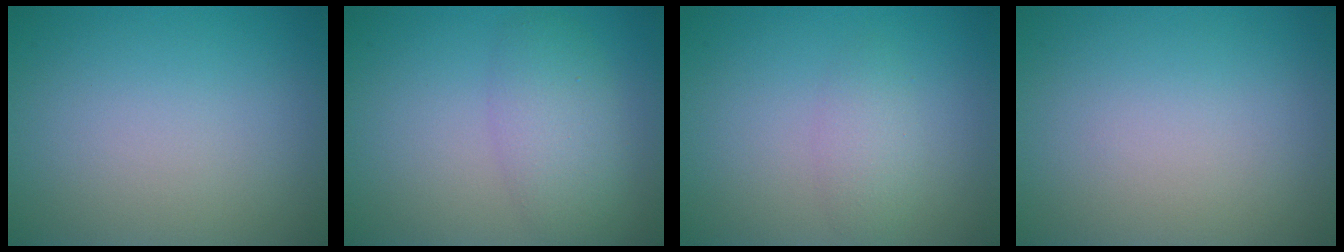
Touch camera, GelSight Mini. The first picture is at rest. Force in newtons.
{"total": 3.9, "press": 3.9, "slide": 0.1}
{"total": 1.9, "press": 1.9, "slide": 0.1}
{"total": 0.0}